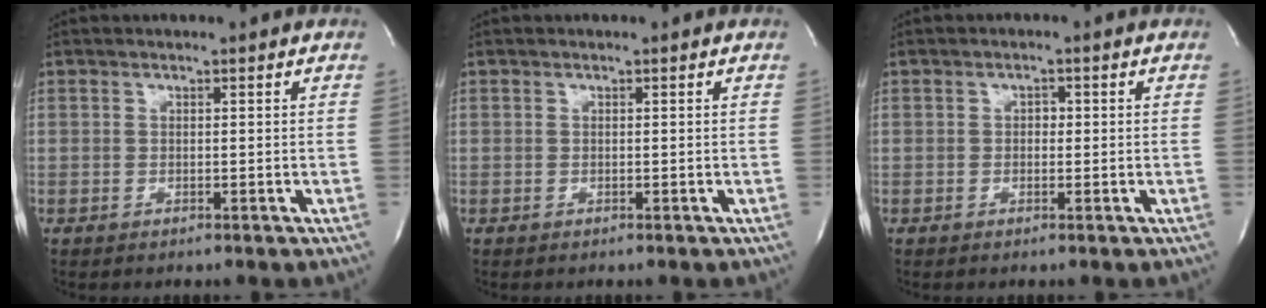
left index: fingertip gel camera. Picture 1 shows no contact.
{"total": 0.0}
{"total": 1.2, "force": [0.1, 0.8, 0.8], "torque": [-0.009, 0.004, -0.002]}